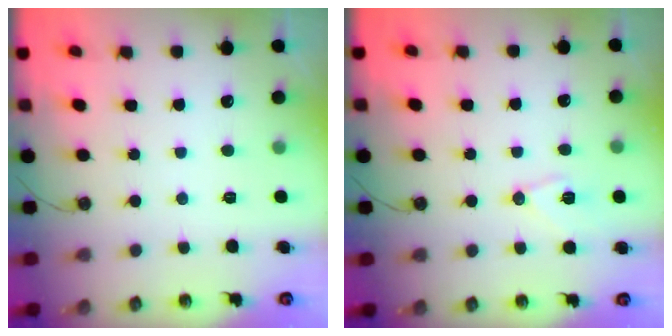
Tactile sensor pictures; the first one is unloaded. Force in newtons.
{"total": 9.2, "press": 9.2, "slide": 1.0}